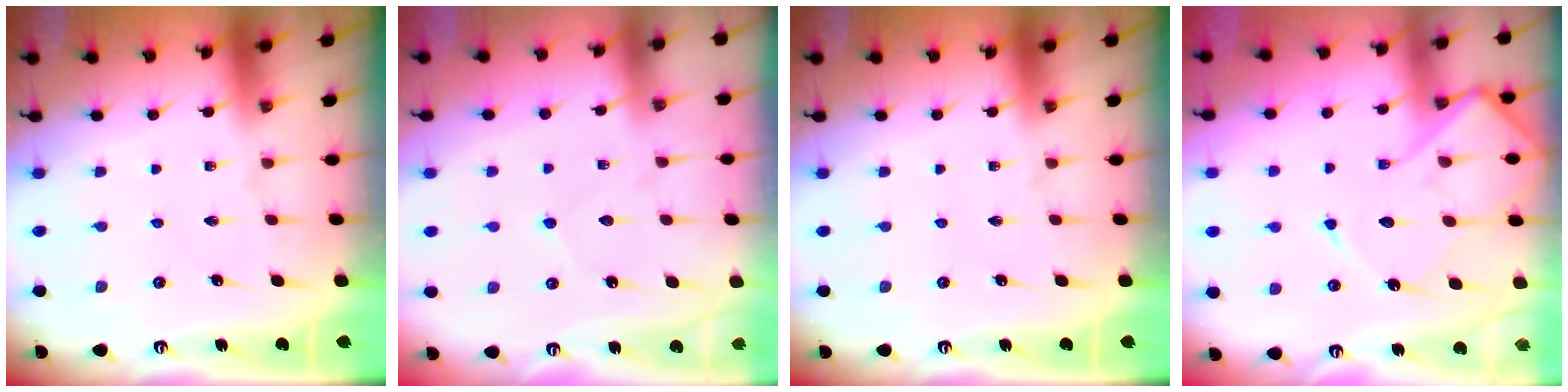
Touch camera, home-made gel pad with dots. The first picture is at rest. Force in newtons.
{"total": 3.6, "press": 3.6, "slide": 0.4}
{"total": 0.0}
{"total": 13.8, "press": 13.7, "slide": 1.4}